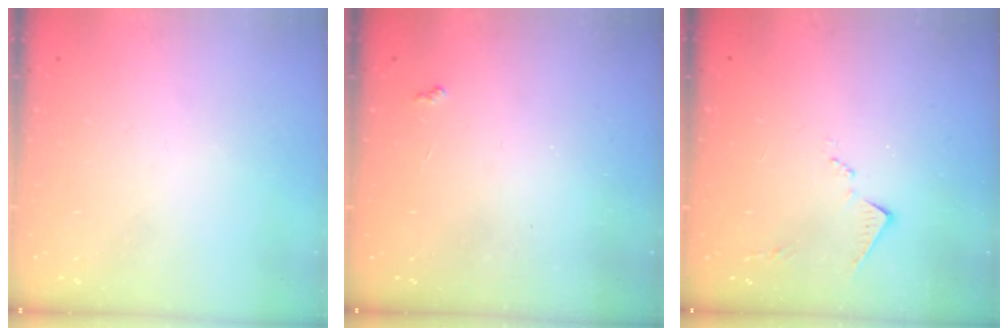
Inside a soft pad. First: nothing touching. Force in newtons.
{"total": 2.9, "press": 2.8, "slide": 0.5}
{"total": 8.1, "press": 8.1, "slide": 0.4}